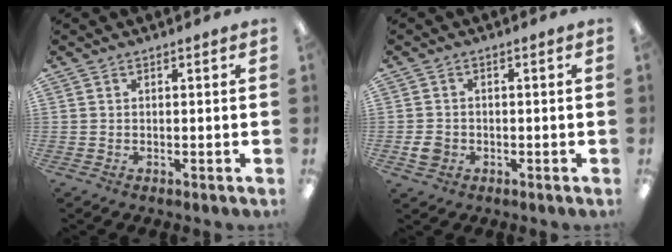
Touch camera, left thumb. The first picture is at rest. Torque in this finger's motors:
{"motor_torque": [-0.52, 0.53, -0.16, 0.13, 0.02]}